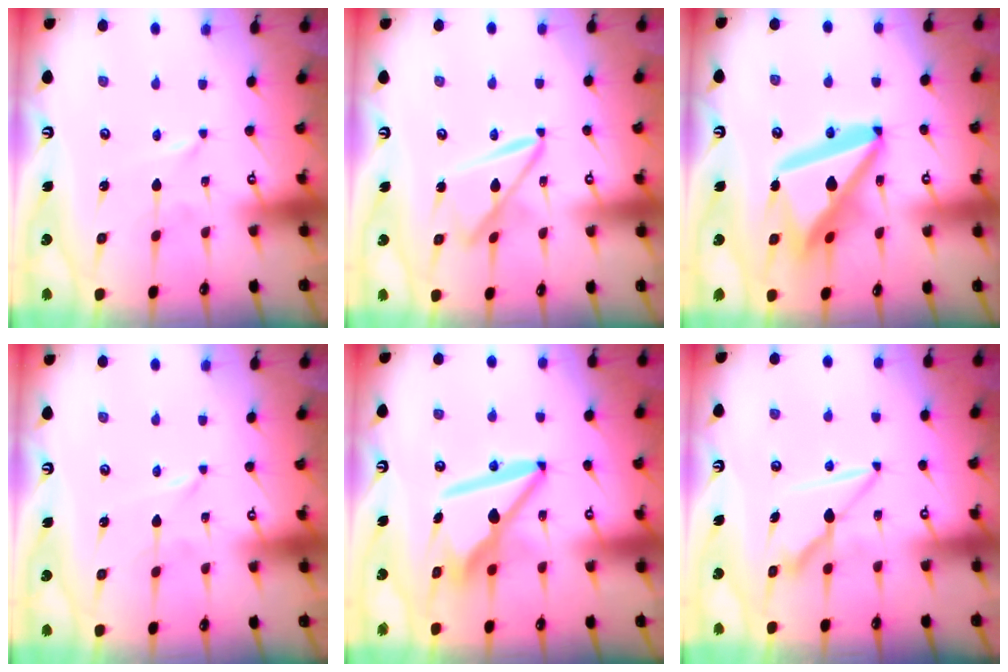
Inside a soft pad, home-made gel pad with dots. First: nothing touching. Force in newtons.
{"total": 10.8, "press": 10.7, "slide": 1.0}
{"total": 20.4, "press": 20.3, "slide": 2.2}
{"total": 0.0}
{"total": 11.6, "press": 11.5, "slide": 1.2}
{"total": 9.1, "press": 9.1, "slide": 0.5}